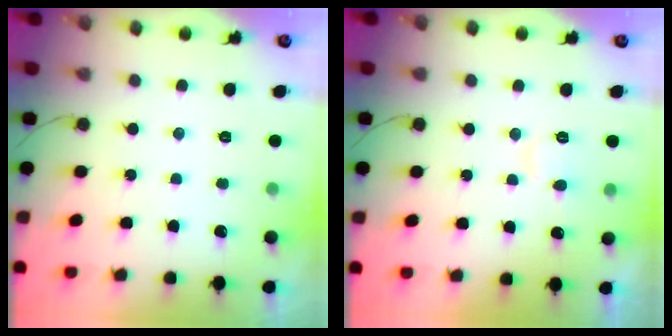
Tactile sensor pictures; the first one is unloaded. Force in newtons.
{"total": 7.0, "press": 7.0, "slide": 0.4}